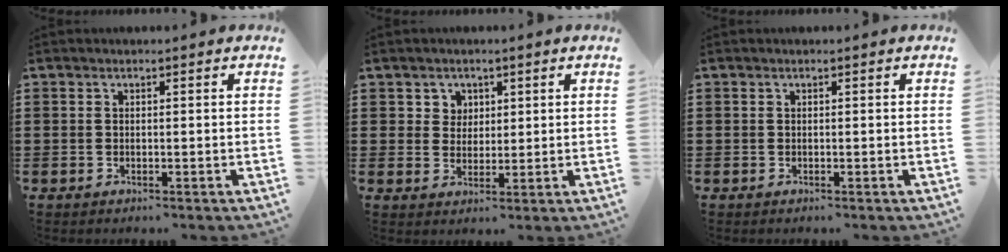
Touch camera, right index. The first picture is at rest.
{"total": 3.0, "force": [1.5, 2.7, 0.3], "torque": [-0.012, 0.008, 0.023]}
{"total": 0.0}